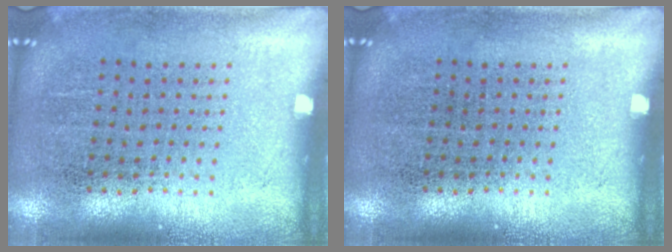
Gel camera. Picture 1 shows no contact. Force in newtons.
{"total": 0.0}